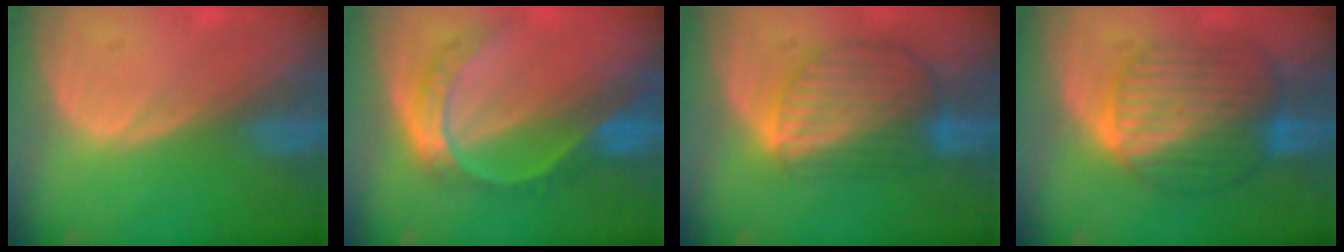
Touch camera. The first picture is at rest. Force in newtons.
{"total": 7.7, "press": 6.4, "slide": 4.4}
{"total": 8.8, "press": 7.7, "slide": 4.3}
{"total": 10.2, "press": 10.2, "slide": 0.8}